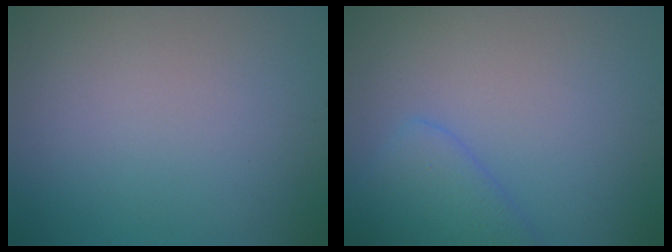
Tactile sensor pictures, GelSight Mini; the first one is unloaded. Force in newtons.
{"total": 3.5, "press": 3.5, "slide": 0.2}